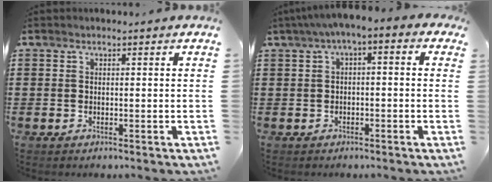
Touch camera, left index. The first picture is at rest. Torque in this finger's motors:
{"motor_torque": [2.14, 0.00, 0.84, 0.21]}